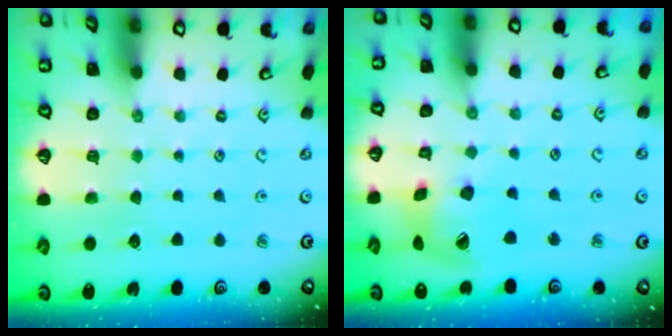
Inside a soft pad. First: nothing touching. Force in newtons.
{"total": 16.2, "press": 16.0, "slide": 2.3}